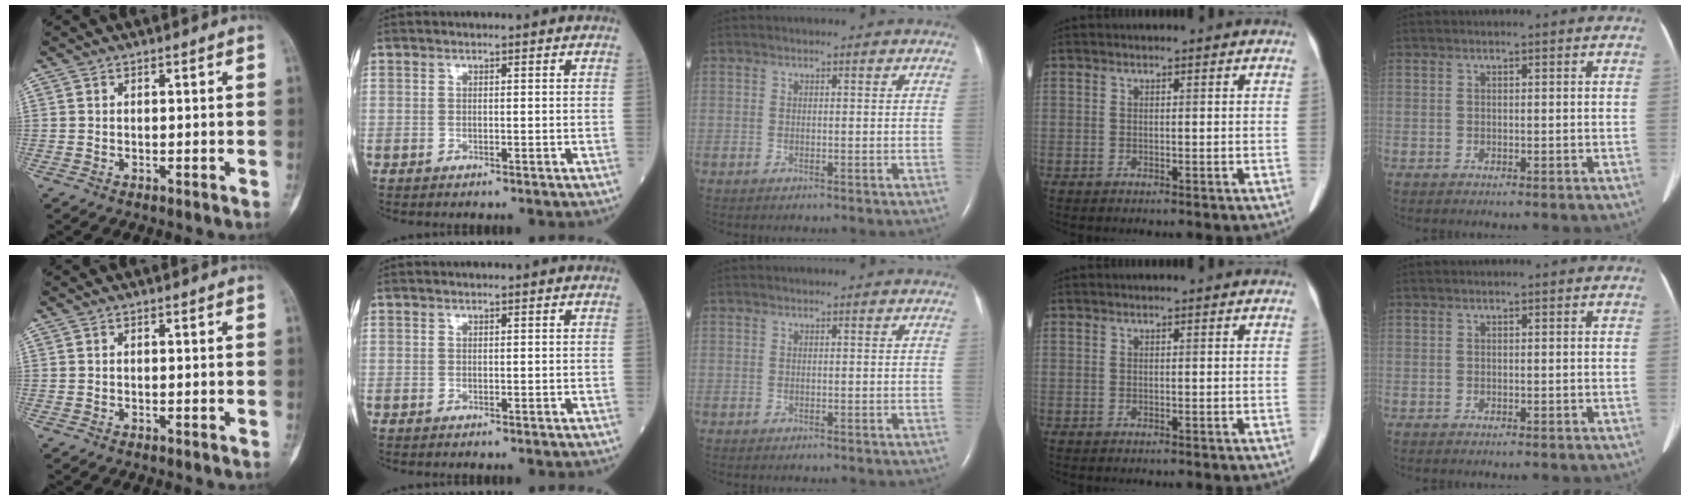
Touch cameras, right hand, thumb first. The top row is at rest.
{}